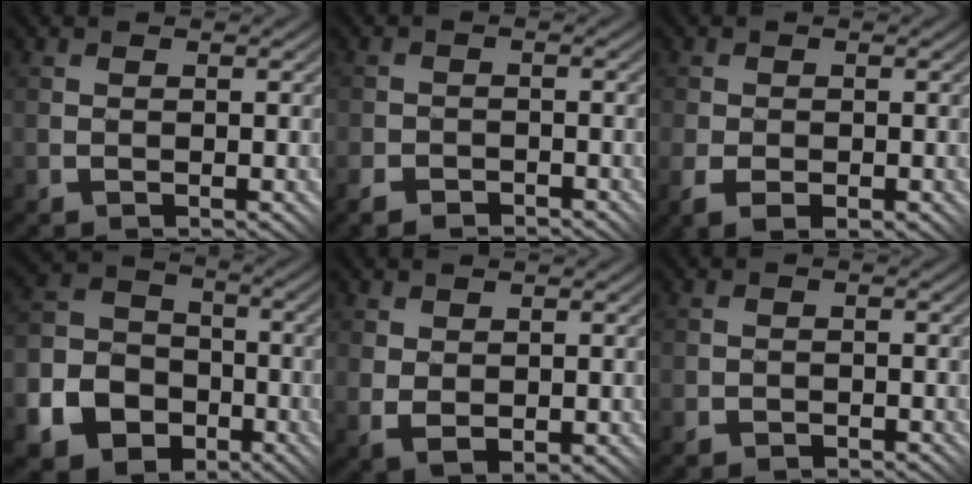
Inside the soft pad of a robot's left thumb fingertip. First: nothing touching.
{"total": 2.2, "force": [-2.0, 0.9, 0.5], "torque": [-0.008, 0.001, -0.043]}
{"total": 3.8, "force": [-1.5, 2.3, 2.6], "torque": [-0.053, -0.017, -0.022]}
{"total": 11.6, "force": [-5.7, 9.2, 4.3], "torque": [-0.120, -0.044, -0.121]}
{"total": 2.5, "force": [0.7, 1.6, 1.8], "torque": [-0.048, -0.010, 0.020]}
{"total": 0.9, "force": [-0.8, 0.1, -0.2], "torque": [0.005, 0.004, -0.020]}